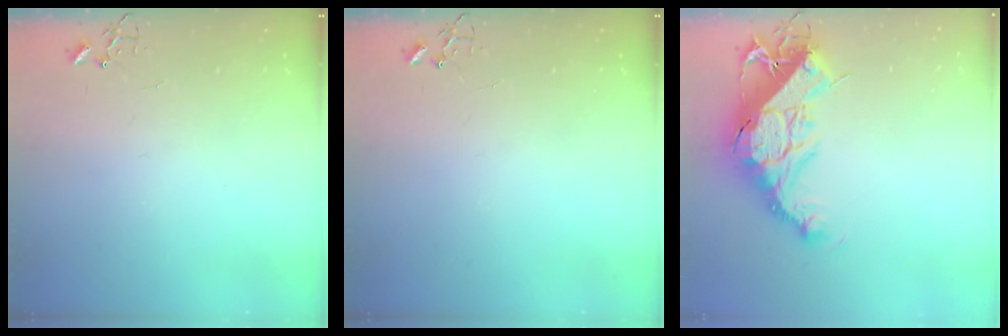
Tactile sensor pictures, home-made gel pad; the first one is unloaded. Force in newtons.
{"total": 0.0}
{"total": 21.2, "press": 21.1, "slide": 2.3}